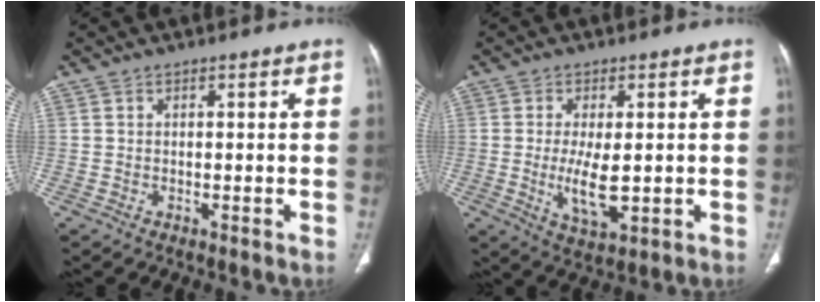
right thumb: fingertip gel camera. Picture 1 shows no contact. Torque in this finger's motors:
{"motor_torque": [-0.51, 0.62, -0.13, 0.29, 0.02]}